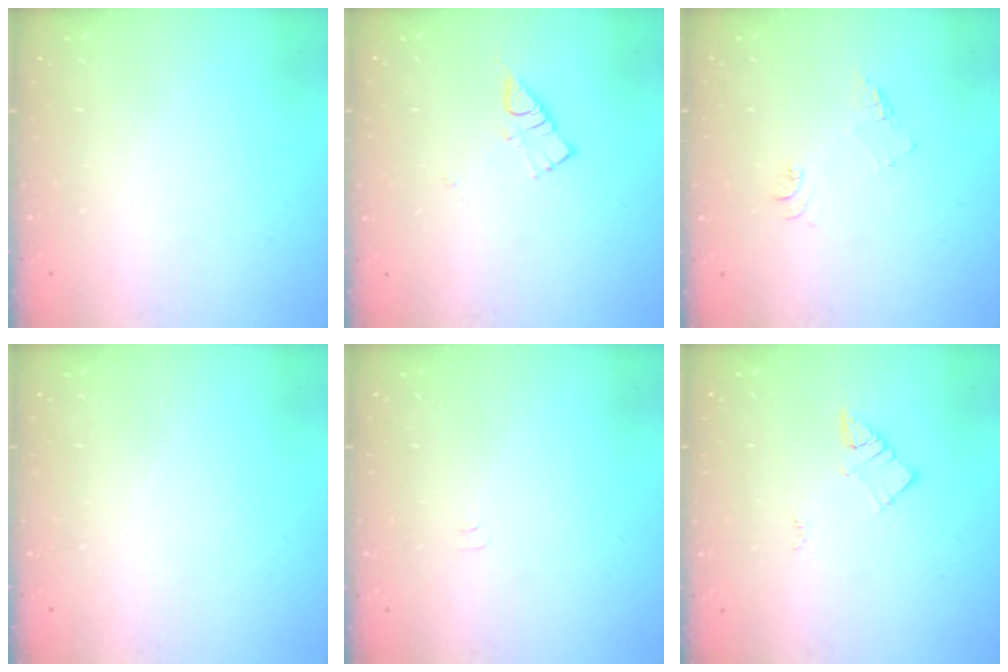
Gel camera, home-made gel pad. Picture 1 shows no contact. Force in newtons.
{"total": 5.9, "press": 5.9, "slide": 0.5}
{"total": 5.9, "press": 5.9, "slide": 0.6}
{"total": 0.0}
{"total": 2.9, "press": 2.9, "slide": 0.3}
{"total": 4.4, "press": 4.4, "slide": 0.6}